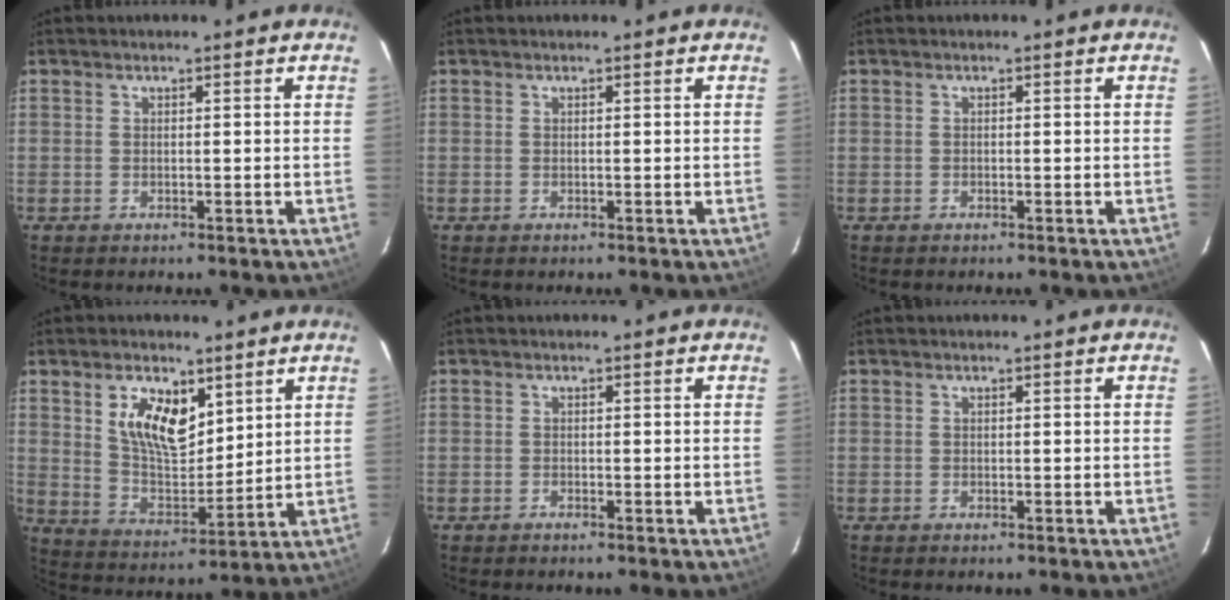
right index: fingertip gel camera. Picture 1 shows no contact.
{"total": 0.0}
{"total": 0.6, "force": [-0.4, 0.4, 0.3], "torque": [-0.006, -0.001, -0.007]}
{"total": 11.5, "force": [5.6, 5.9, 8.1], "torque": [-0.147, 0.006, 0.115]}
{"total": 0.9, "force": [-0.8, 0.3, 0.3], "torque": [-0.011, 0.001, -0.015]}
{"total": 0.7, "force": [-0.4, 0.3, 0.4], "torque": [-0.006, -0.002, -0.007]}